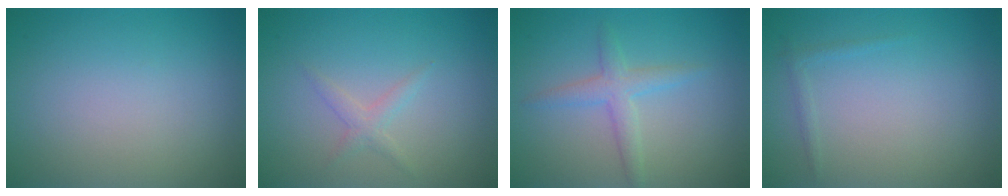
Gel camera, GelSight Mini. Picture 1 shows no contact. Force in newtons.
{"total": 1.3, "press": 1.3, "slide": 0.1}
{"total": 2.3, "press": 2.3, "slide": 0.0}
{"total": 0.7, "press": 0.7, "slide": 0.0}